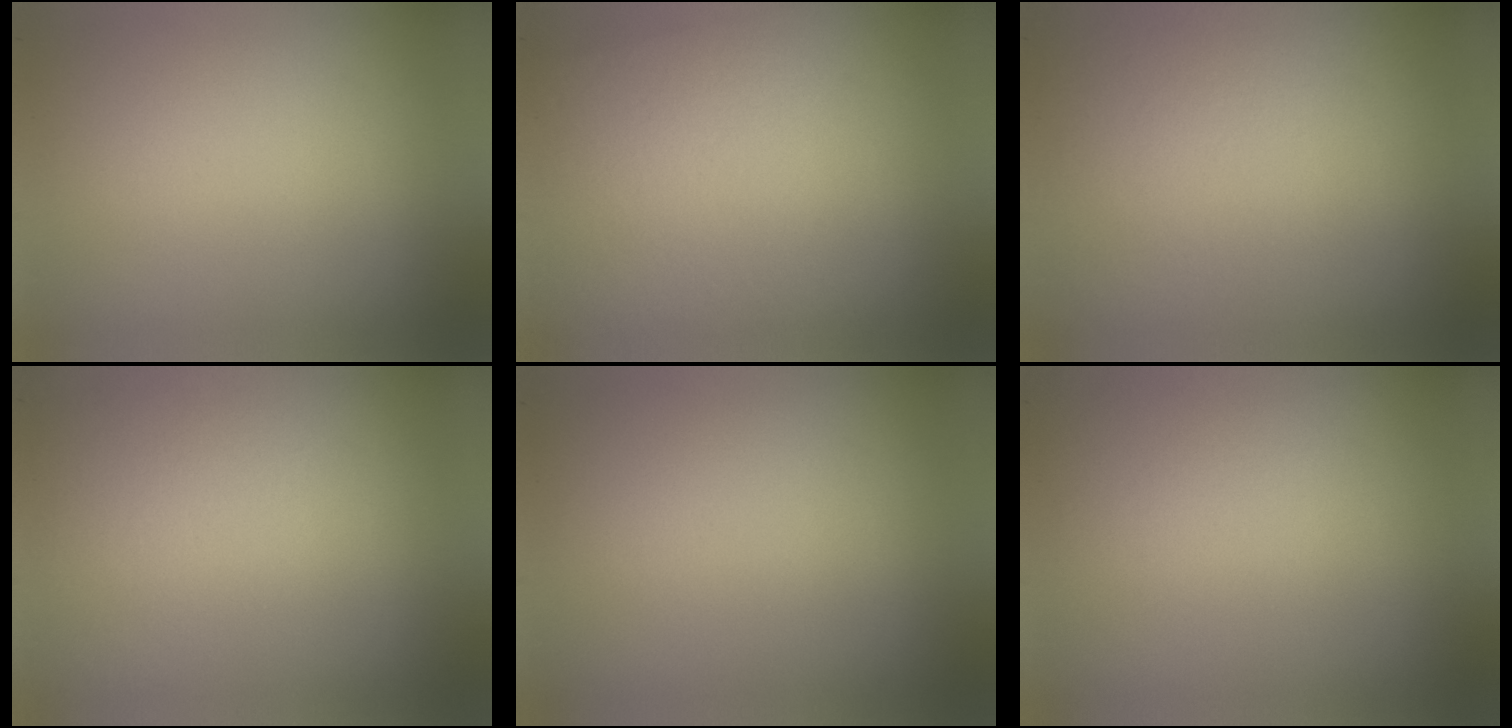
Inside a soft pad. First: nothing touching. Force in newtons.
{"total": 2.9}
{"total": 3.9}
{"total": 2.3}
{"total": 0.0}
{"total": 2.0}